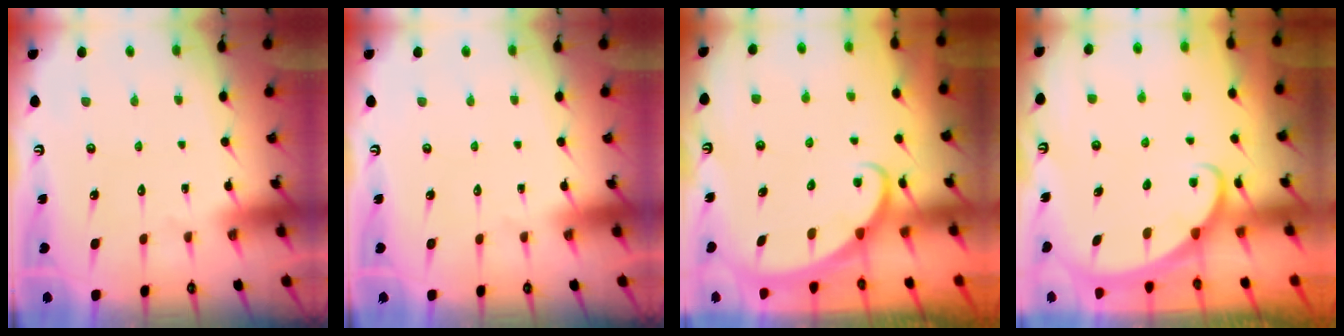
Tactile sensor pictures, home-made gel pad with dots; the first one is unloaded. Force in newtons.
{"total": 0.0}
{"total": 2.4, "press": 2.4, "slide": 0.3}
{"total": 1.7, "press": 1.7, "slide": 0.1}